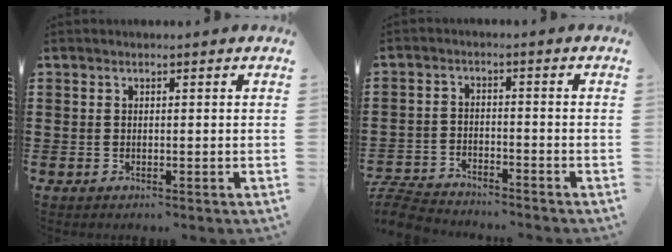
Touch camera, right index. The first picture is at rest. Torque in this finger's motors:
{"motor_torque": [-1.37, 0.77, -1.06, -0.21]}